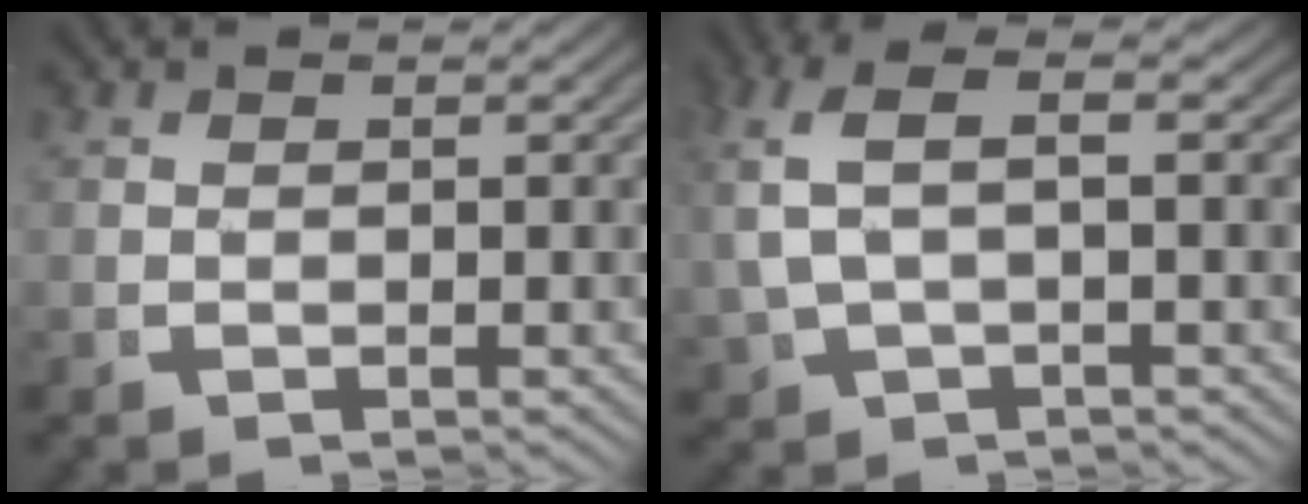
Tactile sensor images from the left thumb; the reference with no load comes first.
{"total": 4.9, "force": [0.6, 2.7, 4.1], "torque": [-0.111, 0.003, 0.023]}